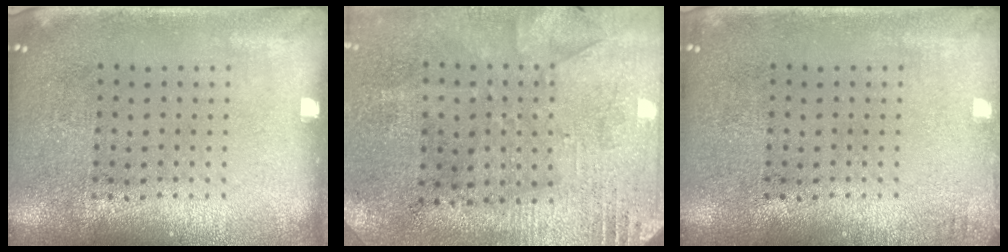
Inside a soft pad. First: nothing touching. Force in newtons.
{"total": 2.7, "press": 2.2, "slide": 1.5}
{"total": 0.9, "press": 0.9, "slide": 0.2}